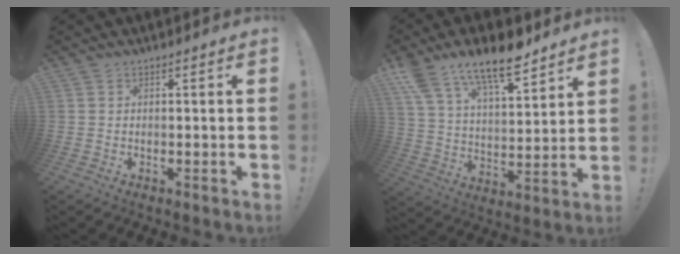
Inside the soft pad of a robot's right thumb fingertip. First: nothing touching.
{"total": 15.0, "force": [11.8, 5.4, 7.6], "torque": [-0.148, -0.075, 0.212]}